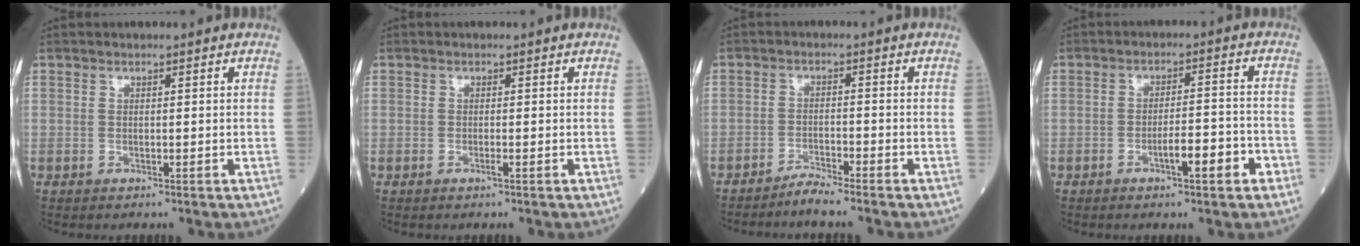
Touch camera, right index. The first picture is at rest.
{"total": 0.7, "force": [-0.4, -0.2, 0.6], "torque": [-0.011, -0.001, -0.008]}
{"total": 2.9, "force": [-2.7, -0.8, 0.7], "torque": [-0.014, -0.011, -0.054]}
{"total": 5.5, "force": [-2.8, 0.8, 4.6], "torque": [-0.068, 0.005, -0.045]}